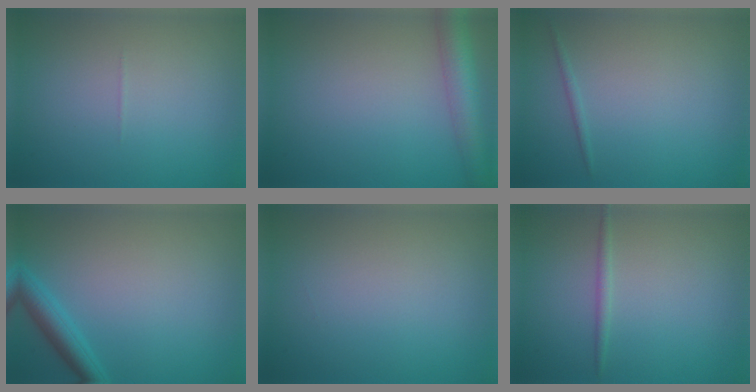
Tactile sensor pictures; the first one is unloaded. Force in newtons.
{"total": 4.5, "press": 4.5, "slide": 0.2}
{"total": 0.6, "press": 0.6, "slide": 0.1}
{"total": 2.8, "press": 2.8, "slide": 0.1}
{"total": 0.0}
{"total": 0.9, "press": 0.9, "slide": 0.1}